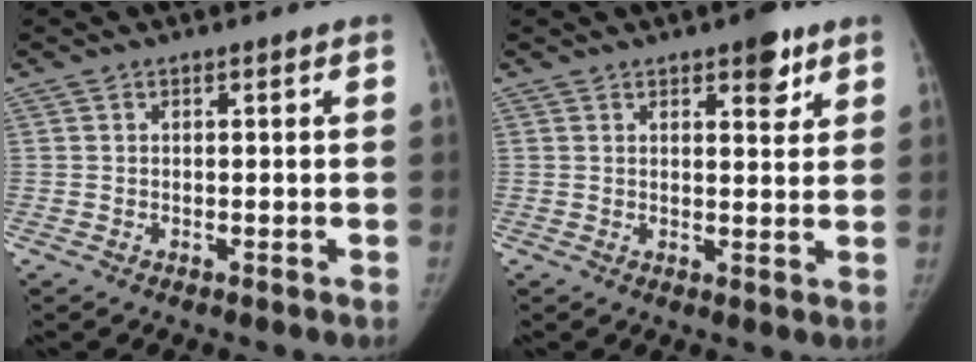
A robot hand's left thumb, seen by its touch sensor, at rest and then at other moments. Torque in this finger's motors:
{"motor_torque": [1.26, 0.56, 0.84, -0.44, 0.13]}